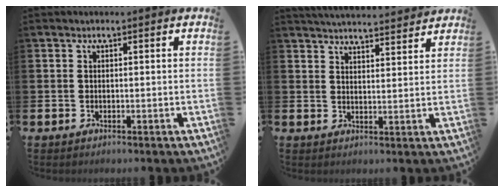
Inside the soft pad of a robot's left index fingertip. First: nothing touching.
{"total": 4.3, "force": [4.3, -0.1, 0.1], "torque": [-0.007, -0.028, 0.076]}